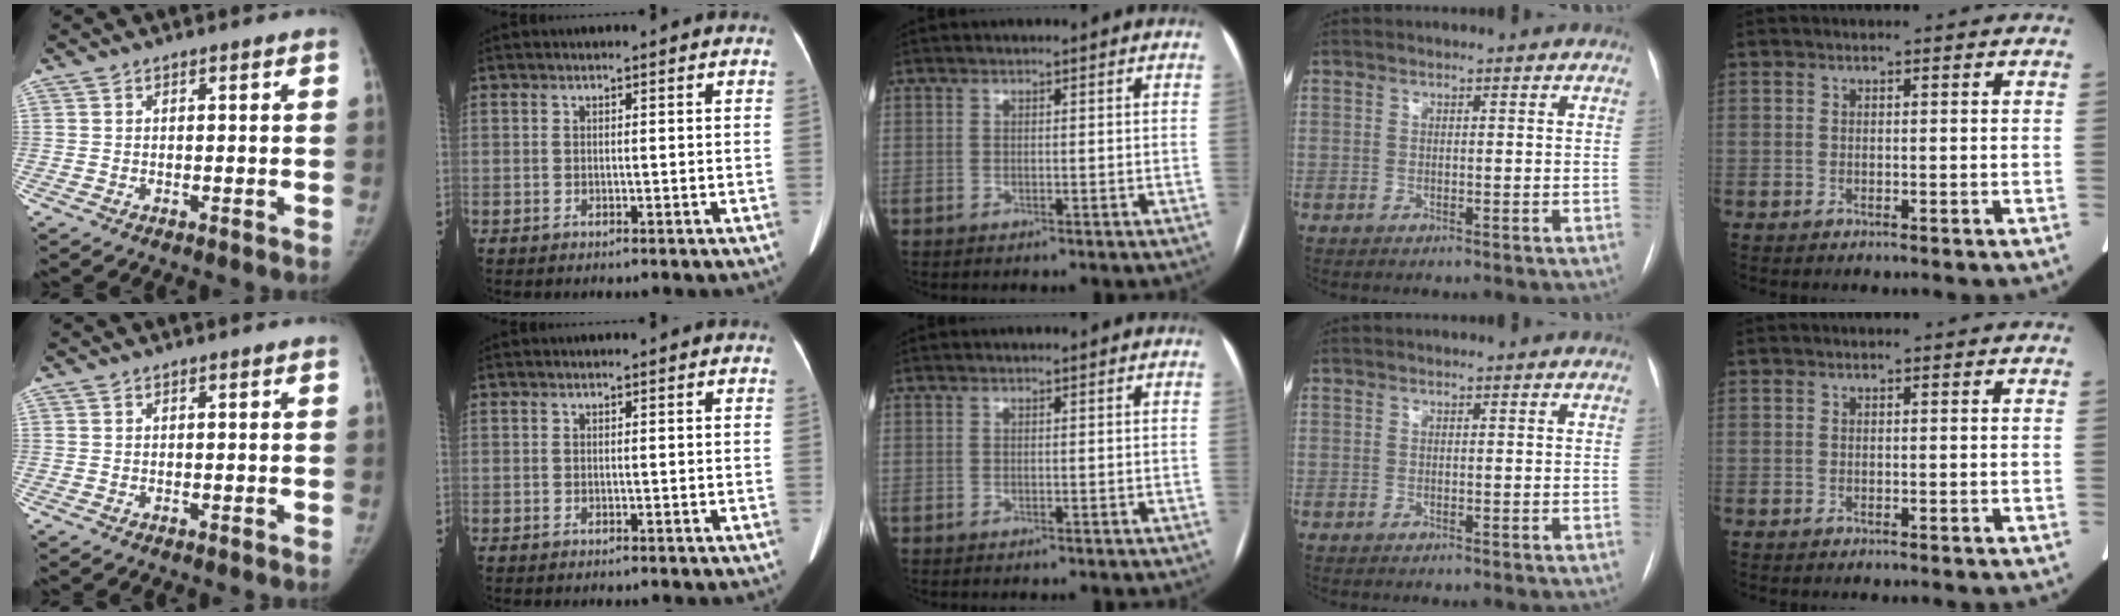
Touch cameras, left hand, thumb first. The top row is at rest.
{}